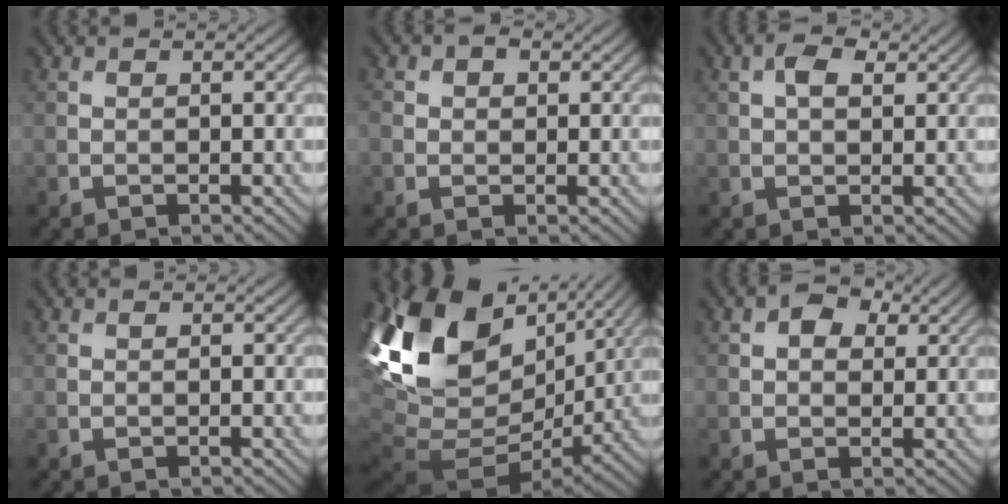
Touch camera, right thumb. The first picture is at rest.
{"total": 2.5, "force": [0.7, 2.0, 1.3], "torque": [-0.028, 0.001, 0.009]}
{"total": 3.0, "force": [1.1, 1.6, 2.3], "torque": [-0.047, 0.005, 0.017]}
{"total": 0.0}
{"total": 20.3, "force": [4.7, 13.6, 14.3], "torque": [-0.298, -0.018, 0.122]}
{"total": 3.3, "force": [1.2, 2.2, 2.1], "torque": [-0.037, 0.003, 0.017]}